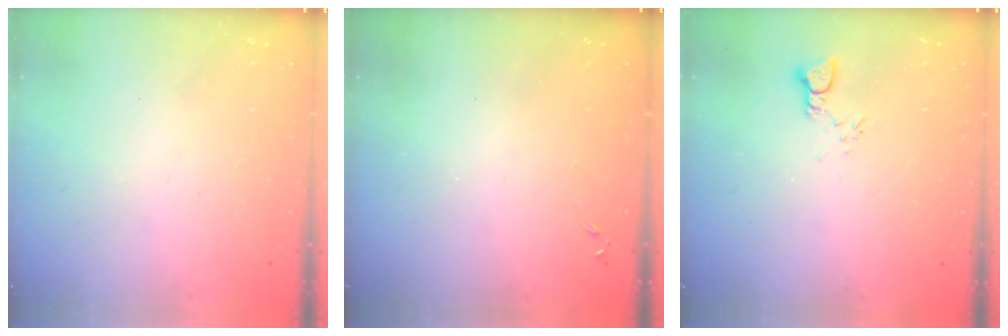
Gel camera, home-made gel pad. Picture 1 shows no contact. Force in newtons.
{"total": 0.0}
{"total": 2.2, "press": 2.2, "slide": 0.1}